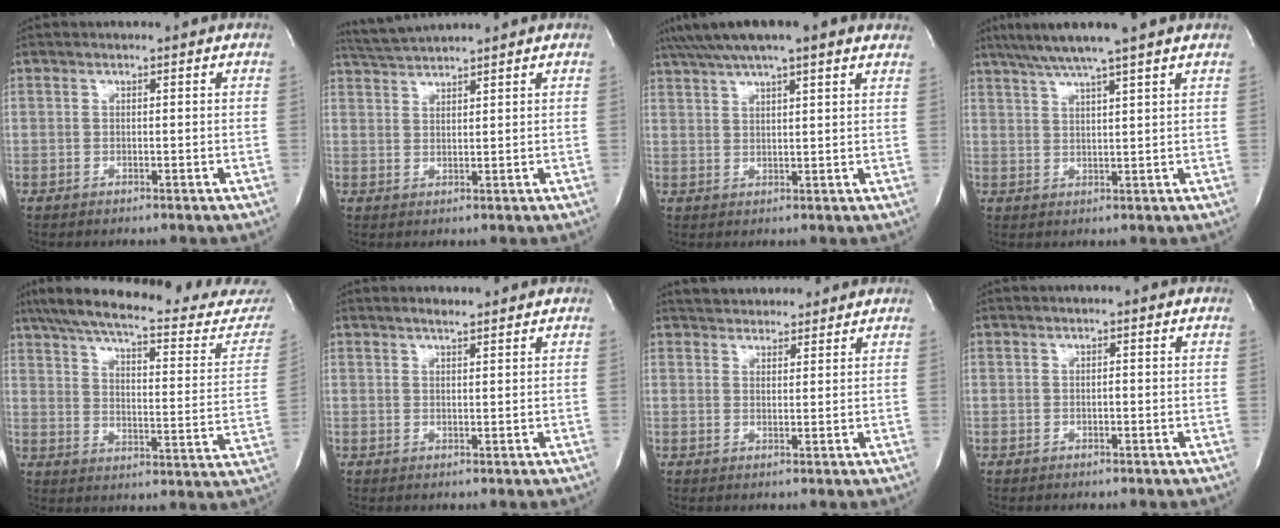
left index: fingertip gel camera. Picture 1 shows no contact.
{"total": 4.5, "force": [4.3, -1.1, 0.8], "torque": [-0.020, 0.015, 0.085]}
{"total": 13.8, "force": [10.8, 1.8, 8.4], "torque": [-0.149, 0.049, 0.154]}
{"total": 7.6, "force": [6.1, -1.4, 4.3], "torque": [-0.072, 0.015, 0.096]}
{"total": 29.7, "force": [26.1, 4.4, 13.5], "torque": [-0.214, -0.061, 0.325]}
{"total": 2.8, "force": [2.6, 0.3, 1.1], "torque": [-0.021, 0.013, 0.042]}
{"total": 8.4, "force": [7.7, 2.6, 2.0], "torque": [-0.021, 0.024, 0.108]}
{"total": 0.0}